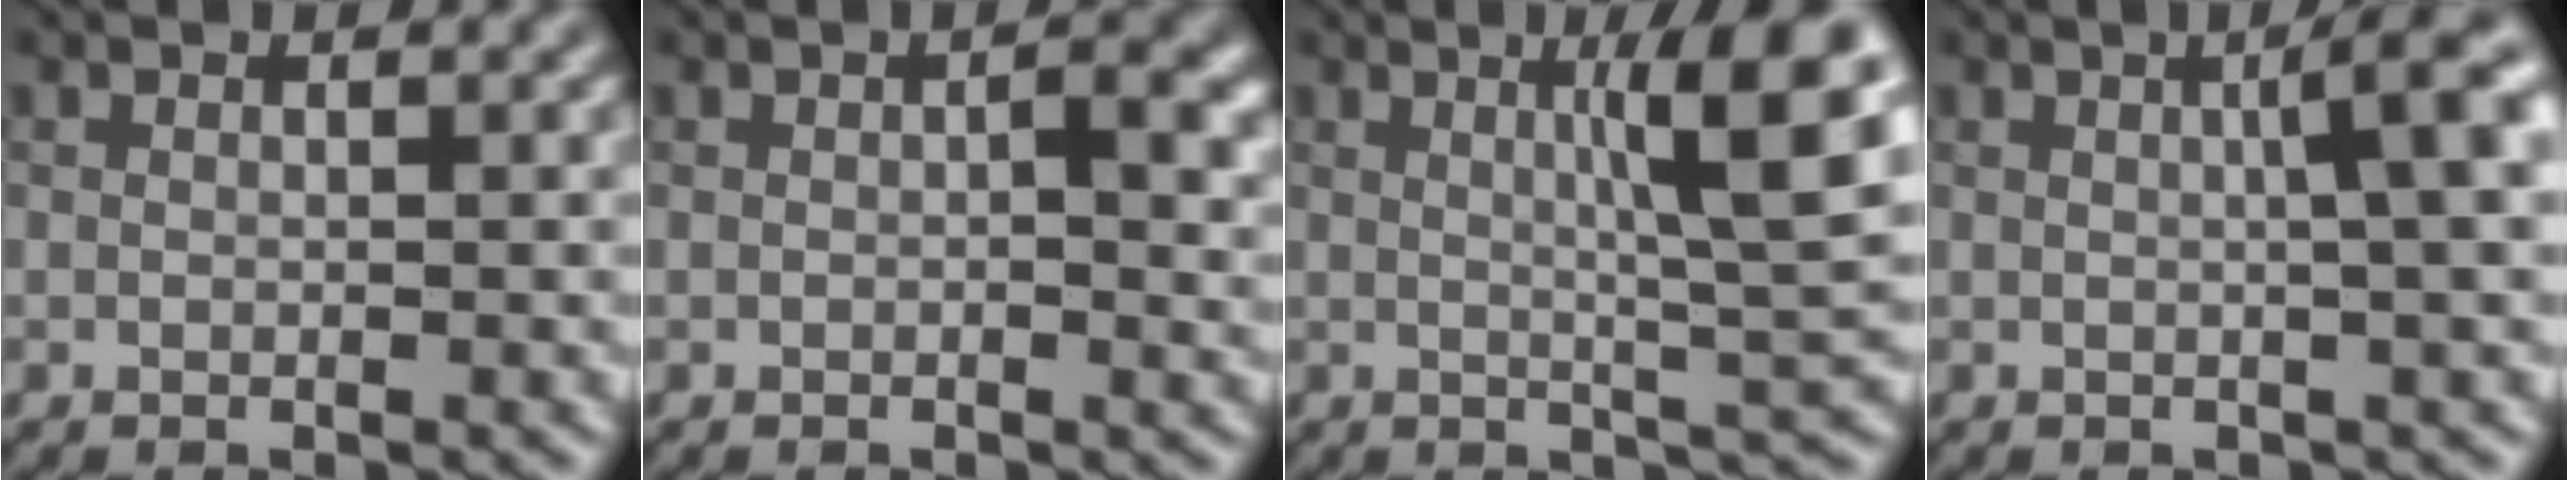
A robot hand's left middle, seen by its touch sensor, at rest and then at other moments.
{"total": 2.7, "force": [0.2, 0.9, 2.5], "torque": [-0.033, -0.002, 0.001]}
{"total": 7.6, "force": [1.9, 1.0, 7.3], "torque": [-0.097, 0.006, 0.031]}
{"total": 6.0, "force": [1.0, 1.5, 5.8], "torque": [-0.054, 0.021, 0.012]}